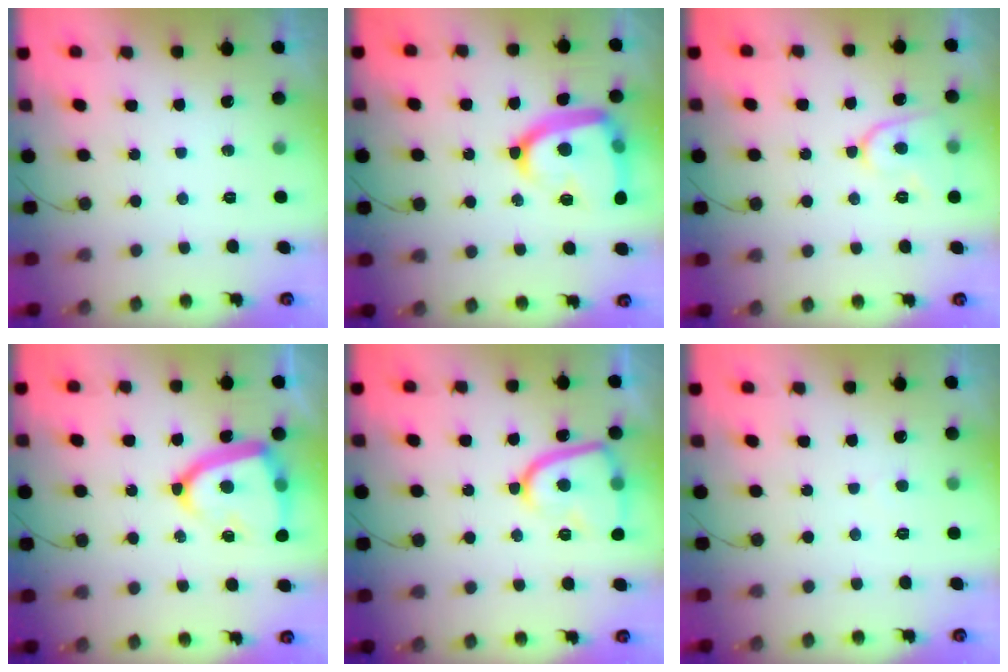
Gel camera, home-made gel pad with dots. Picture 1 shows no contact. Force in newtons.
{"total": 18.8, "press": 18.8, "slide": 1.1}
{"total": 9.7, "press": 9.7, "slide": 0.9}
{"total": 16.9, "press": 16.8, "slide": 1.5}
{"total": 14.2, "press": 14.1, "slide": 1.6}
{"total": 2.0, "press": 2.0, "slide": 0.2}